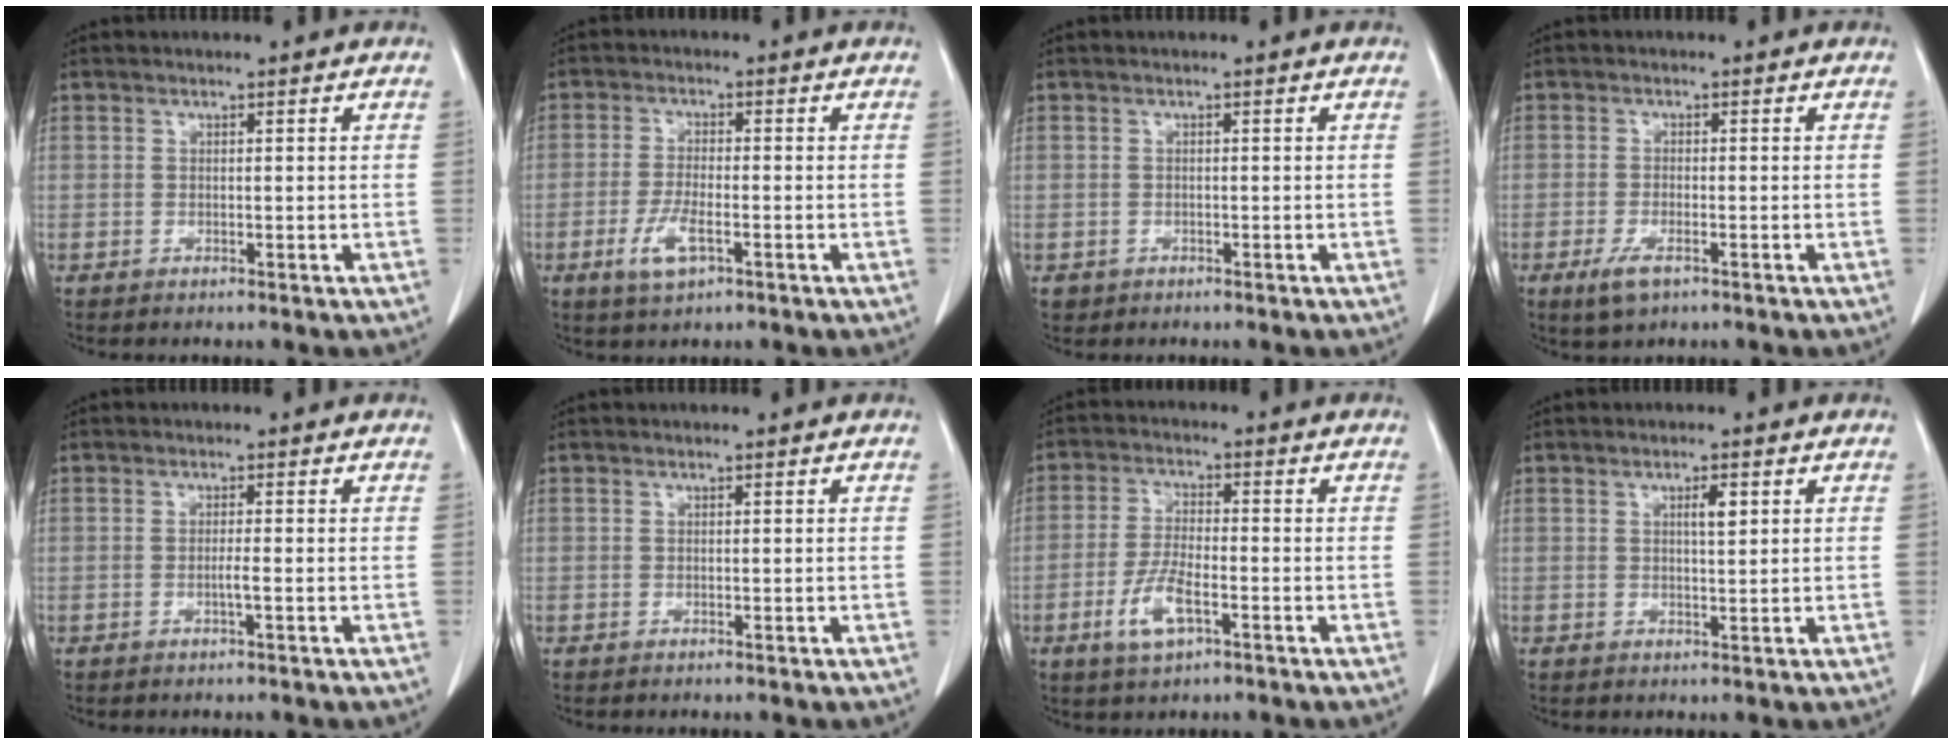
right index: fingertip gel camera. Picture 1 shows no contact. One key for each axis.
{"total": 5.1, "fx": -2.1, "fy": 1.5, "fz": 4.4, "tx": -0.091, "ty": -0.005, "tz": -0.033}
{"total": 1.1, "fx": -0.4, "fy": 1.0, "fz": 0.0, "tx": -0.005, "ty": 0.004, "tz": -0.002}
{"total": 3.6, "fx": -2.0, "fy": 1.2, "fz": 2.8, "tx": -0.058, "ty": -0.005, "tz": -0.029}
{"total": 1.3, "fx": -0.5, "fy": -0.2, "fz": 1.2, "tx": -0.024, "ty": -0.002, "tz": -0.009}
{"total": 0.0}
{"total": 6.5, "fx": -2.7, "fy": 1.9, "fz": 5.6, "tx": -0.115, "ty": -0.006, "tz": -0.047}
{"total": 2.2, "fx": 0.8, "fy": 0.4, "fz": 2.0, "tx": -0.035, "ty": -0.002, "tz": 0.014}